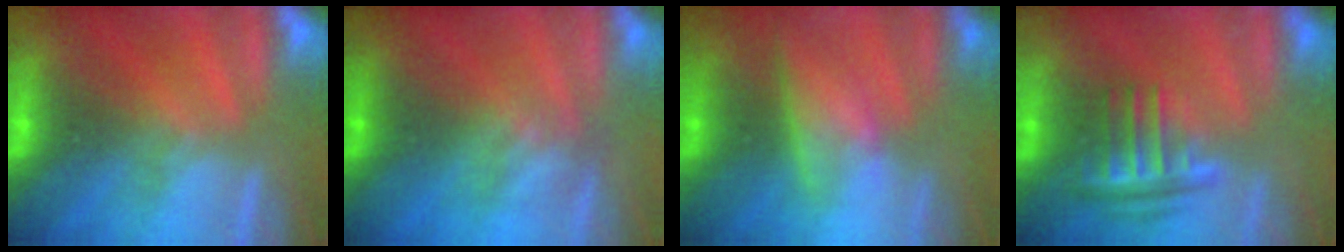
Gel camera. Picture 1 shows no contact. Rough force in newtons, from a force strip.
{"total": 2.4}
{"total": 3.0}
{"total": 3.7}